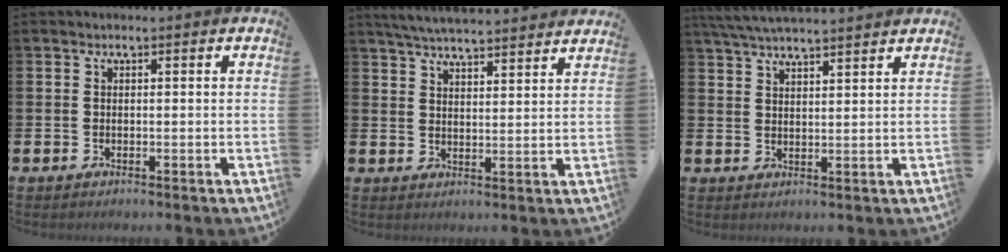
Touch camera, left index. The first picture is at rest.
{"total": 5.3, "force": [5.3, 0.0, 0.8], "torque": [-0.032, -0.027, 0.095]}
{"total": 4.8, "force": [4.6, 0.1, 1.2], "torque": [-0.039, -0.016, 0.084]}